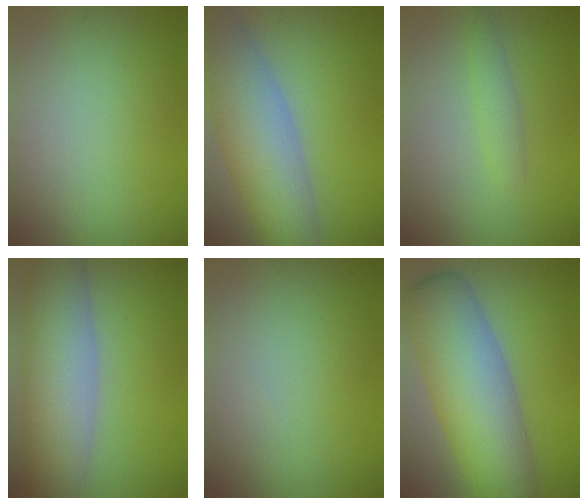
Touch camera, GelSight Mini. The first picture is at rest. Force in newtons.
{"total": 9.0, "press": 9.0, "slide": 0.6}
{"total": 1.7, "press": 1.7, "slide": 0.1}
{"total": 9.2, "press": 9.2, "slide": 0.8}
{"total": 0.0}
{"total": 11.0, "press": 11.0, "slide": 0.4}